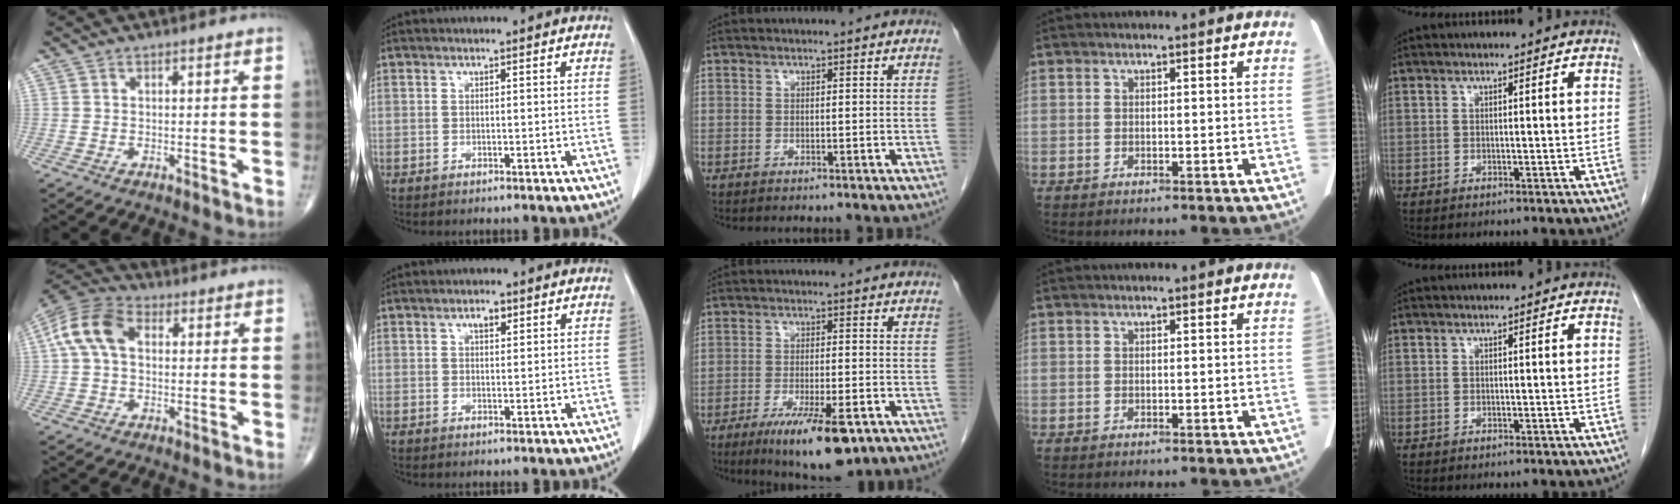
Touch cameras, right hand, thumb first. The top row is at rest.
{"thumb": {"total": 10.2, "force": [1.5, 6.7, 7.5], "torque": [-0.152, 0.032, 0.018]}, "index": {"total": 2.5, "force": [1.3, 1.2, 1.8], "torque": [-0.035, 0.002, 0.023]}, "middle": {"total": 10.7, "force": [-6.1, 2.2, 8.5], "torque": [-0.136, -0.022, -0.090]}}